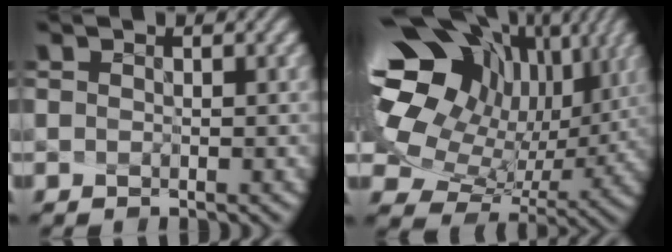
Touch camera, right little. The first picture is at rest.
{"total": 16.6, "force": [6.1, 10.4, 11.4], "torque": [-0.243, 0.003, 0.147]}